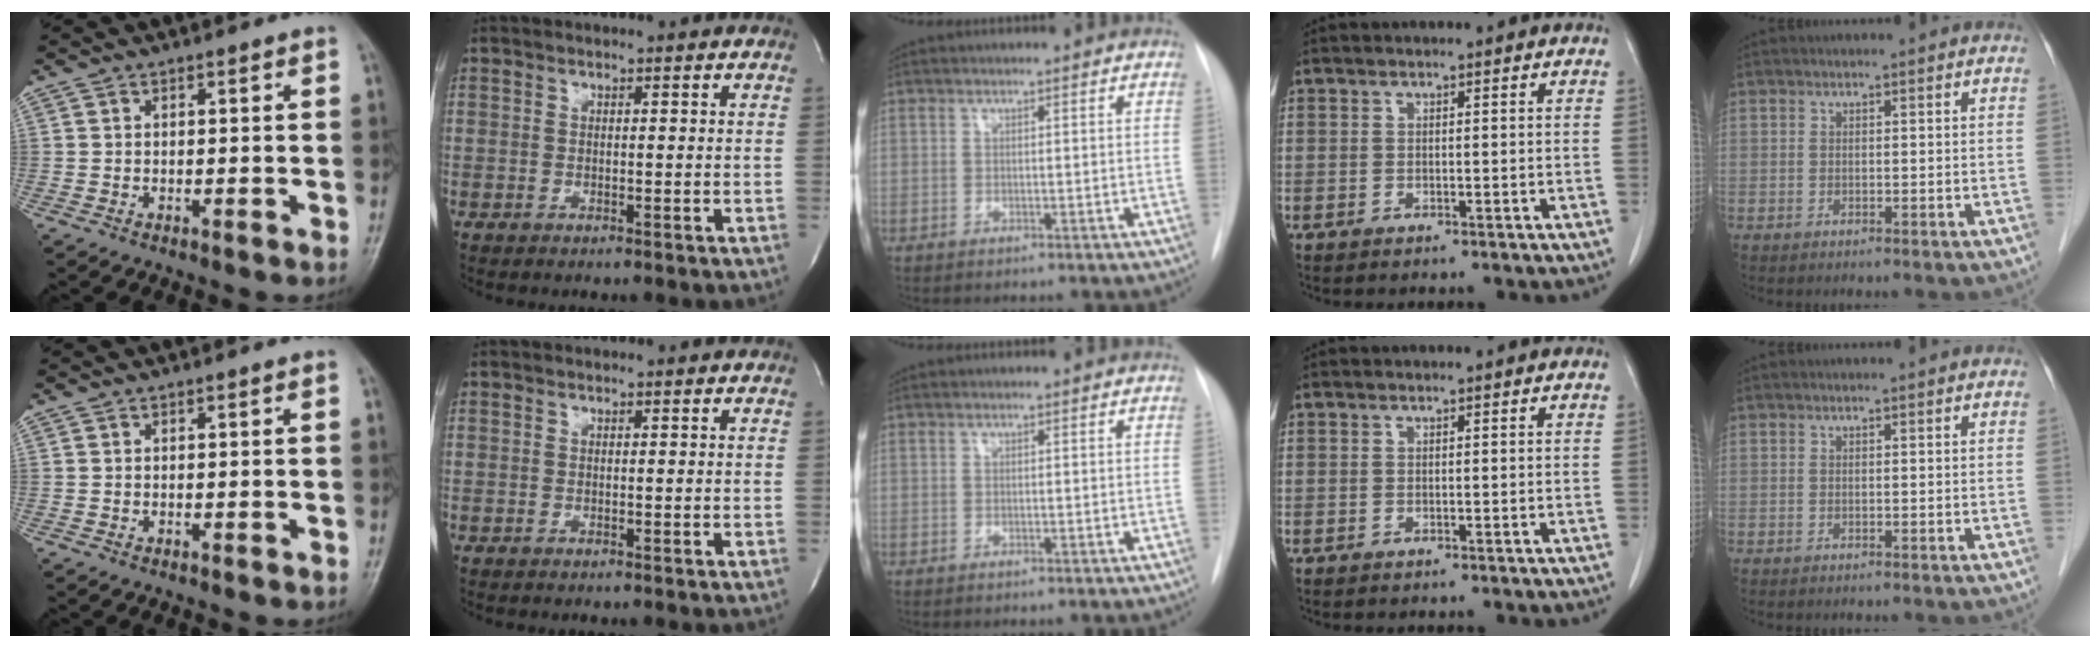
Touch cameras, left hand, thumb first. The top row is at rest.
{}